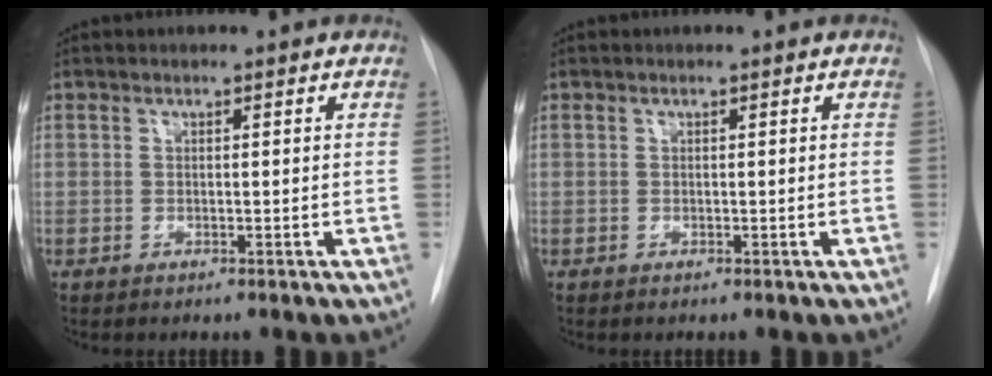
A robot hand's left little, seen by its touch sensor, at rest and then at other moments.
{"total": 0.0}